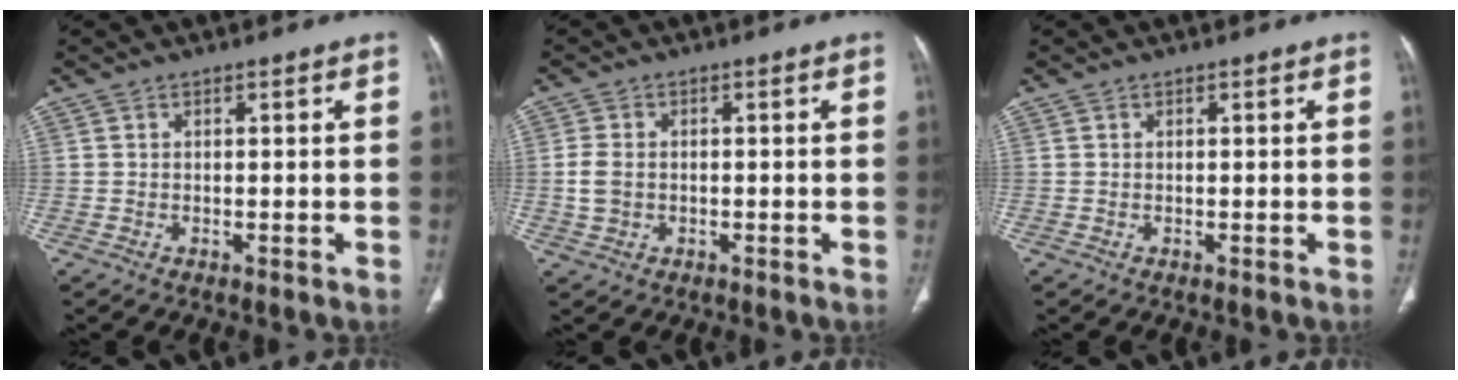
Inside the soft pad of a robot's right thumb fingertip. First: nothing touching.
{"total": 3.8, "force": [-0.3, 2.9, 2.4], "torque": [-0.056, 0.006, -0.005]}
{"total": 0.0}